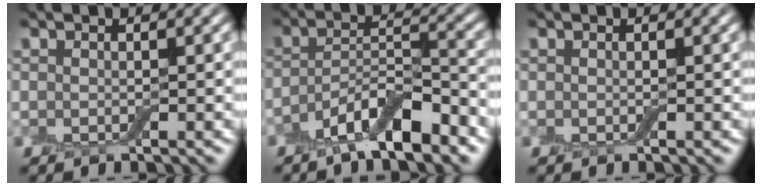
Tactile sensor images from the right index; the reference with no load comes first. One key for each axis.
{"total": 6.2, "fx": -4.1, "fy": 1.8, "fz": 4.3, "tx": -0.074, "ty": 0.000, "tz": -0.074}
{"total": 0.0}